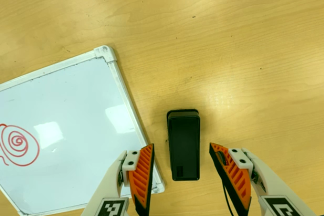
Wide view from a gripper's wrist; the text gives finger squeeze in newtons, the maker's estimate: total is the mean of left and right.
{"total": 0.0}